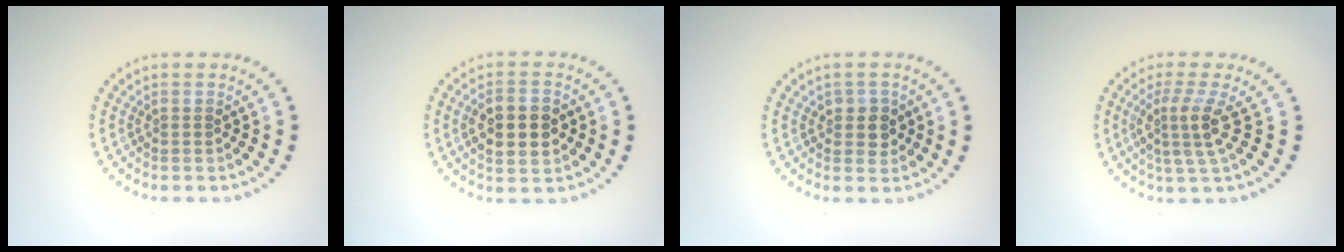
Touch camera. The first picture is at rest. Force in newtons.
{"total": 4.7, "press": 4.7, "slide": 0.2}
{"total": 1.9, "press": 1.8, "slide": 0.6}
{"total": 3.1, "press": 2.2, "slide": 2.1}